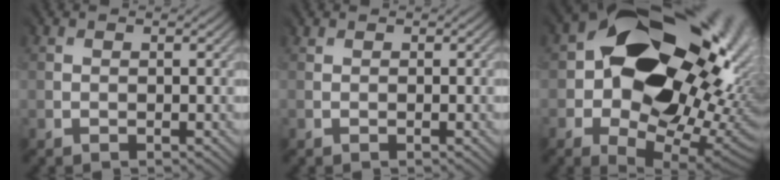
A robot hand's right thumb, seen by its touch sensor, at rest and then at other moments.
{"total": 0.0}
{"total": 21.4, "force": [1.6, 15.5, 14.6], "torque": [-0.223, -0.033, 0.050]}